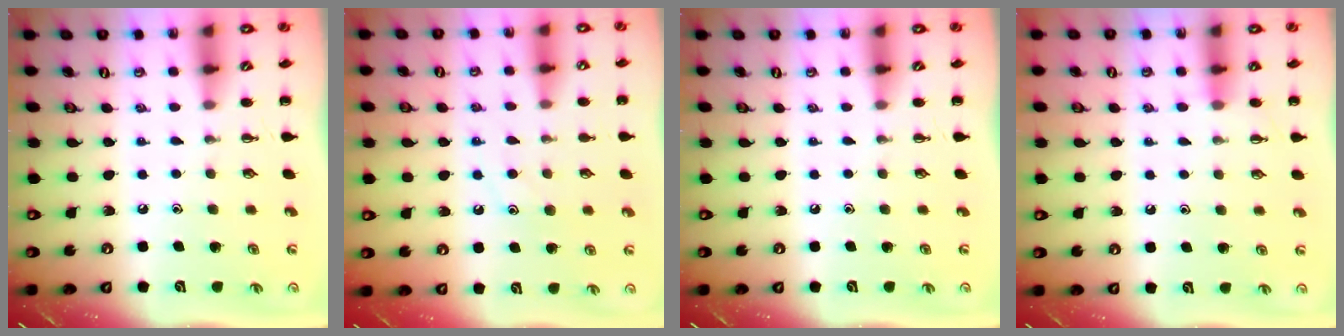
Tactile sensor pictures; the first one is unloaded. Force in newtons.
{"total": 9.3, "press": 9.3, "slide": 1.1}
{"total": 0.0}
{"total": 4.2, "press": 3.9, "slide": 1.6}